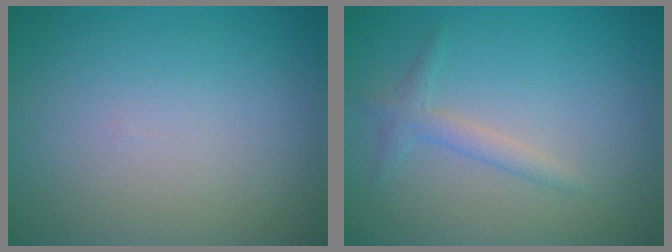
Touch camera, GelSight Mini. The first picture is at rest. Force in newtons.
{"total": 1.6, "press": 1.6, "slide": 0.1}